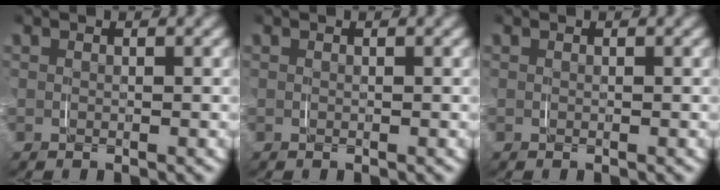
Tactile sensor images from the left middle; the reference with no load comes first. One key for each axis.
{"total": 0.0}
{"total": 0.0}